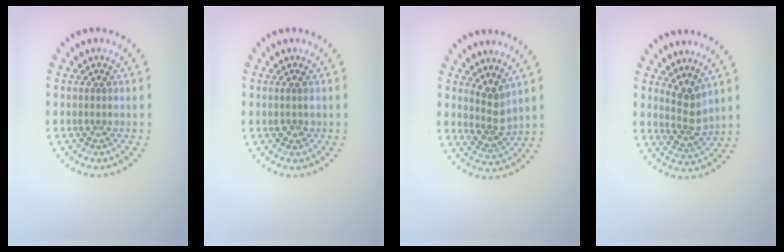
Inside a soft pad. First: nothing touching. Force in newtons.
{"total": 0.9, "press": 0.9, "slide": 0.2}
{"total": 2.6, "press": 2.0, "slide": 1.7}
{"total": 2.7, "press": 2.0, "slide": 1.8}